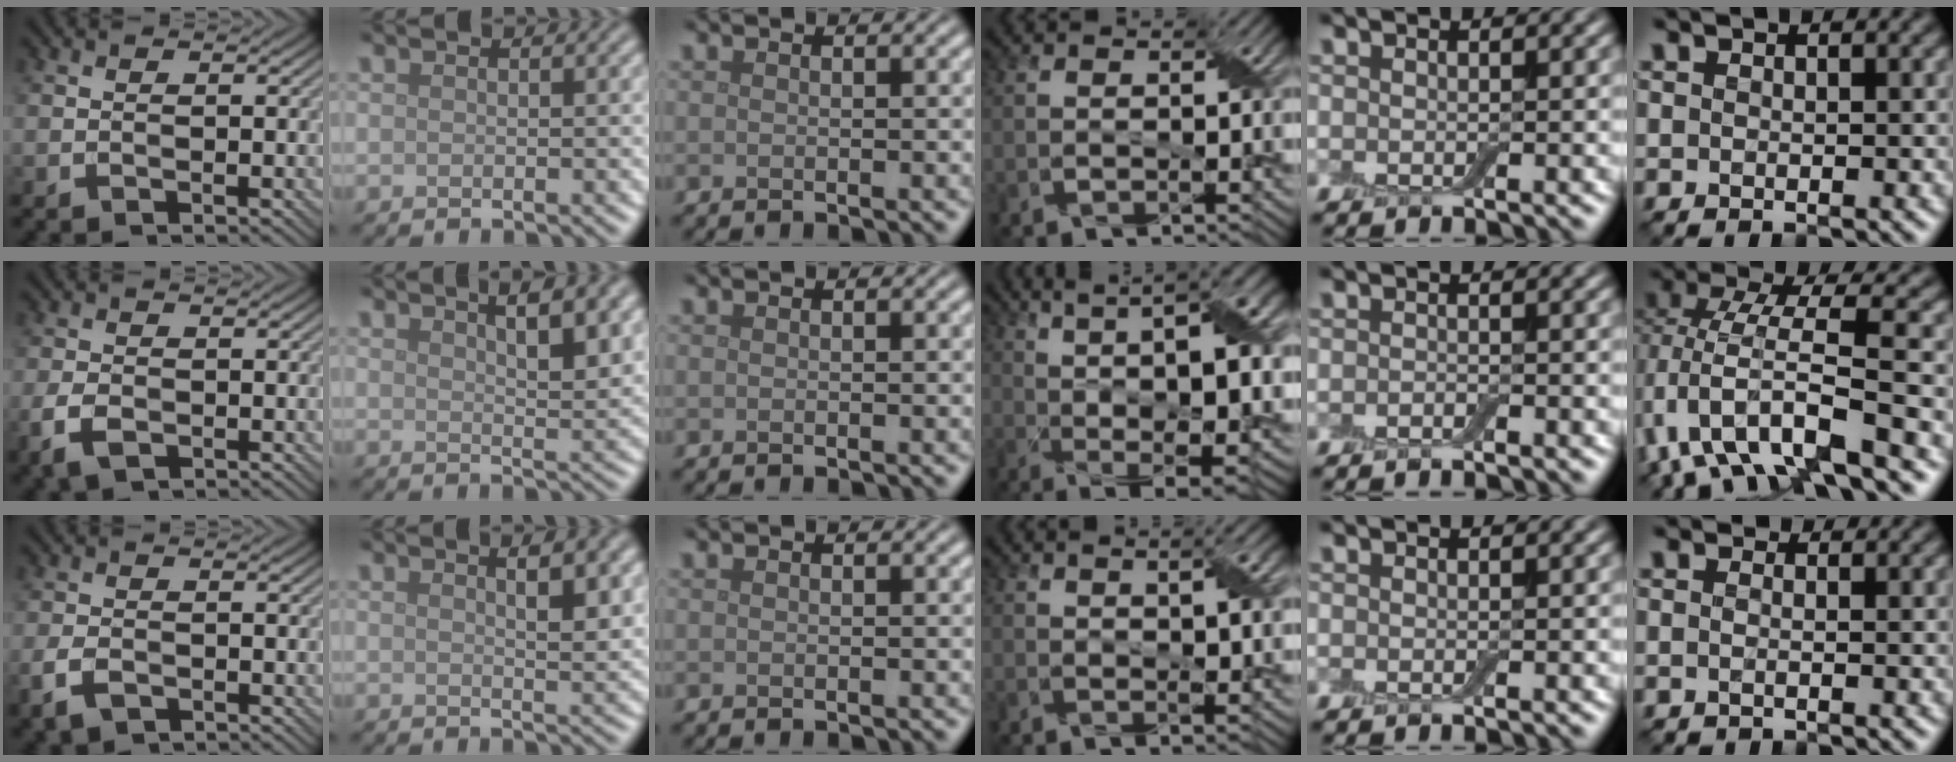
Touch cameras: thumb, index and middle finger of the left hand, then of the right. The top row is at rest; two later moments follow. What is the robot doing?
{"motion": "peel", "object": "bubble wrap"}